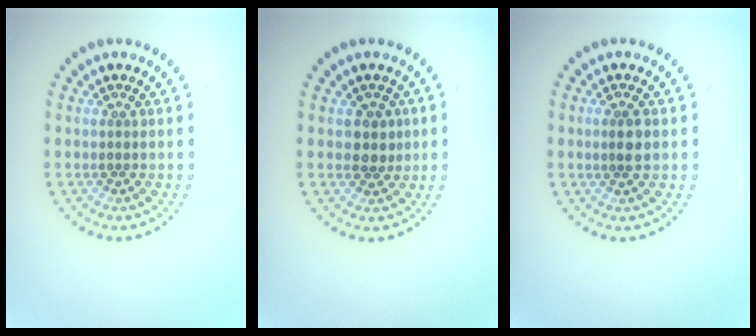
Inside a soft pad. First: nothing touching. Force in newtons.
{"total": 2.0, "press": 1.8, "slide": 0.8}
{"total": 1.6, "press": 1.5, "slide": 0.6}